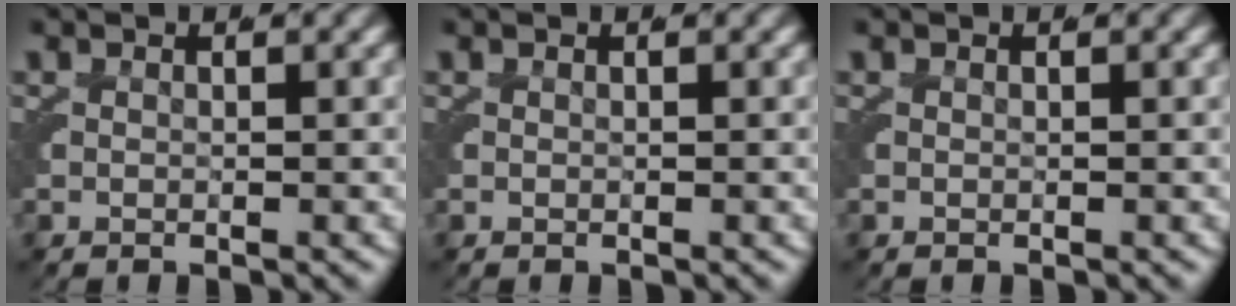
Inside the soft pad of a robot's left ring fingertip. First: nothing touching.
{"total": 0.0}
{"total": 0.0}